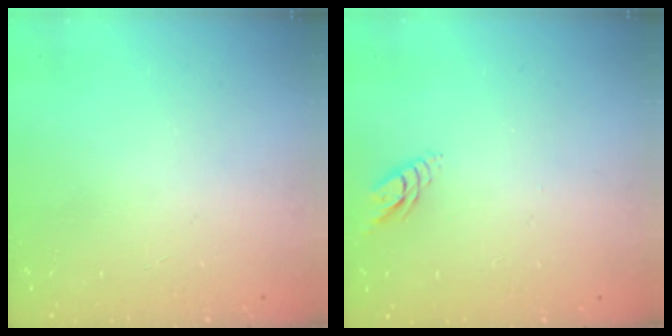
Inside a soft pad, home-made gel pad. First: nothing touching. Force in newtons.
{"total": 4.0, "press": 4.0, "slide": 0.3}